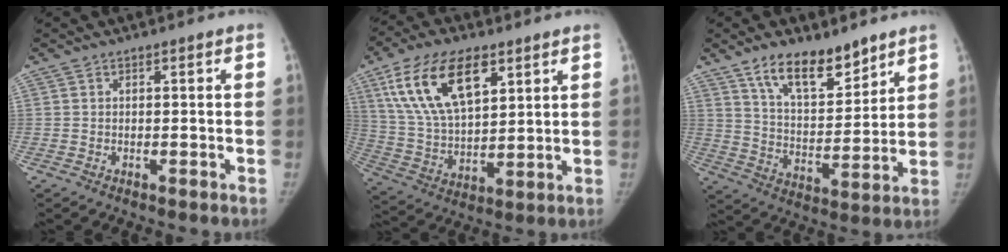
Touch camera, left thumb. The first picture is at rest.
{"total": 18.5, "force": [8.7, 9.2, 13.4], "torque": [-0.230, -0.025, 0.167]}
{"total": 14.0, "force": [9.9, 5.8, 8.1], "torque": [-0.098, -0.068, 0.177]}